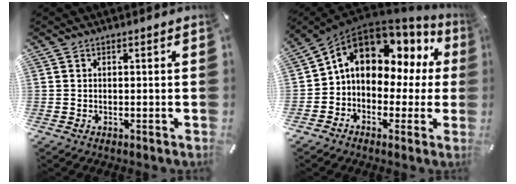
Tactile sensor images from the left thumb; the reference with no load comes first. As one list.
[{"total": 12.7, "force": [4.4, 9.3, 7.3], "torque": [-0.130, -0.017, 0.080]}]